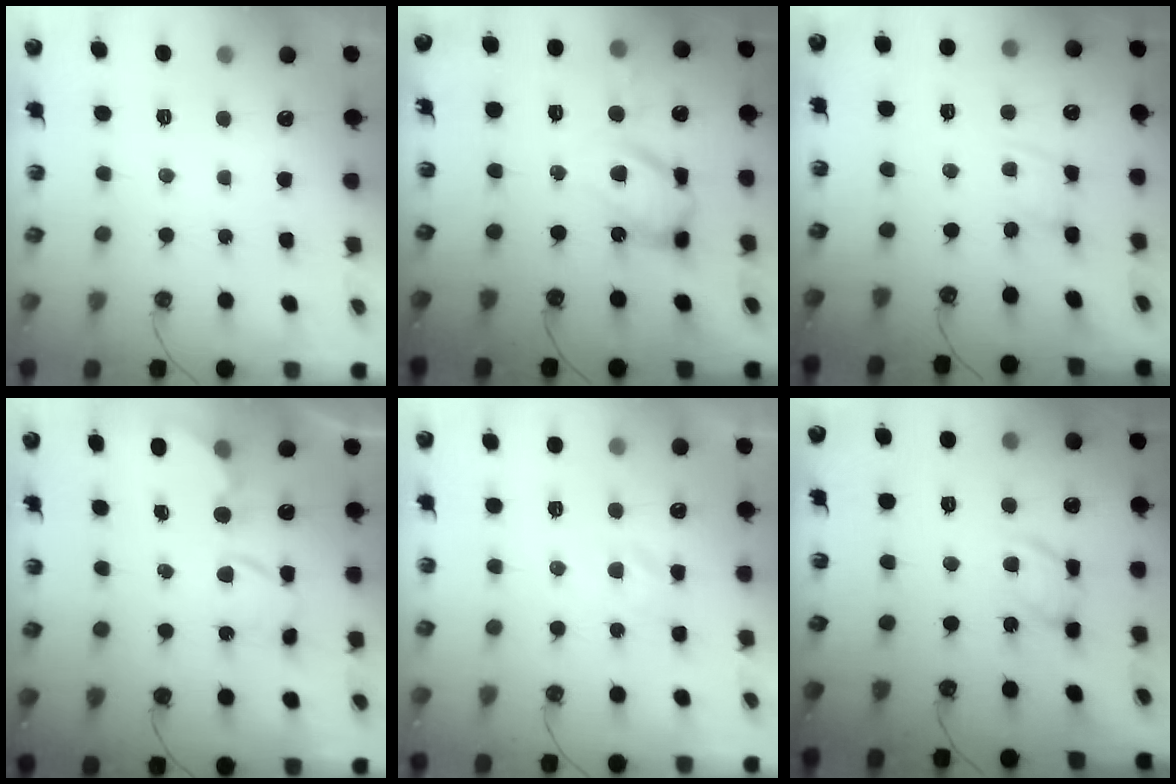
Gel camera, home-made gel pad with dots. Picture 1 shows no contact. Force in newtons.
{"total": 15.8, "press": 15.8, "slide": 1.4}
{"total": 3.2, "press": 3.2, "slide": 0.2}
{"total": 6.0, "press": 6.0, "slide": 0.4}
{"total": 5.0, "press": 4.9, "slide": 0.7}
{"total": 12.8, "press": 12.8, "slide": 0.9}